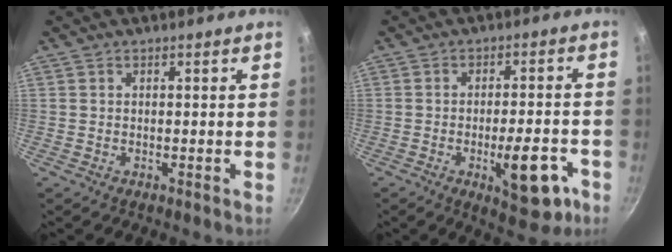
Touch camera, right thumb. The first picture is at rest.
{"total": 11.6, "force": [-4.5, 4.5, 9.7], "torque": [-0.101, 0.020, -0.053]}